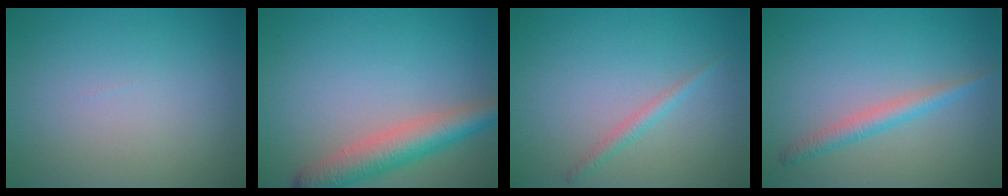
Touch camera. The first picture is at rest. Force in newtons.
{"total": 5.2, "press": 5.2, "slide": 0.3}
{"total": 1.2, "press": 1.2, "slide": 0.0}
{"total": 2.2, "press": 2.2, "slide": 0.1}